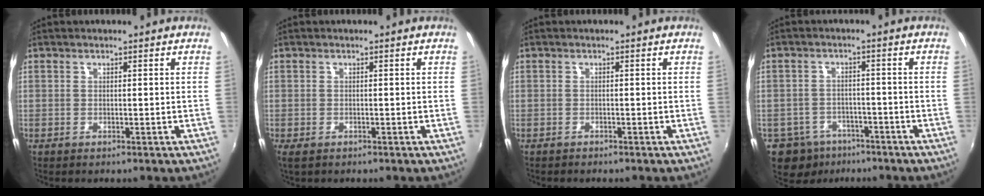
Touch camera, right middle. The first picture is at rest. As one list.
[{"total": 1.9, "force": [-1.2, 0.9, 1.1], "torque": [-0.023, -0.009, -0.018]}, {"total": 1.0, "force": [-0.9, 0.3, 0.1], "torque": [-0.008, -0.003, -0.015]}, {"total": 8.9, "force": [-5.8, 6.4, 2.2], "torque": [-0.073, 0.008, -0.083]}]